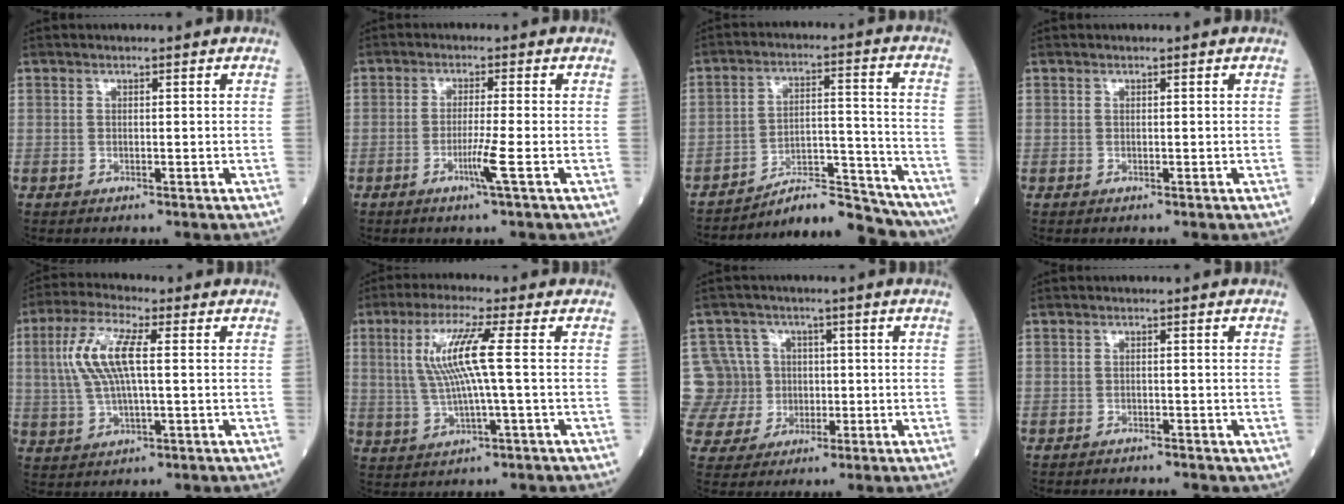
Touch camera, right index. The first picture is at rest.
{"total": 3.9, "force": [-1.5, -0.9, 3.5], "torque": [-0.070, -0.009, -0.032]}
{"total": 12.7, "force": [-12.5, 1.0, 2.3], "torque": [-0.022, 0.044, -0.193]}
{"total": 0.0}
{"total": 9.2, "force": [1.6, 2.2, 8.8], "torque": [-0.198, 0.014, 0.031]}
{"total": 8.6, "force": [1.4, -0.3, 8.5], "torque": [-0.181, 0.007, 0.029]}
{"total": 8.6, "force": [0.6, 8.5, 1.0], "torque": [-0.027, 0.029, 0.024]}
{"total": 1.6, "force": [-1.5, 0.6, 0.2], "torque": [-0.005, -0.002, -0.019]}